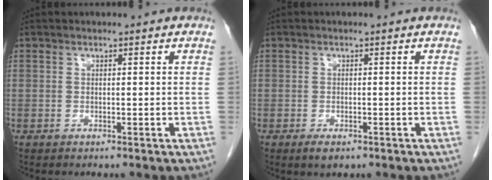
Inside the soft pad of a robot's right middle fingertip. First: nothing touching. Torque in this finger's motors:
{"motor_torque": [0.43, 0.13, 0.00, 0.01]}